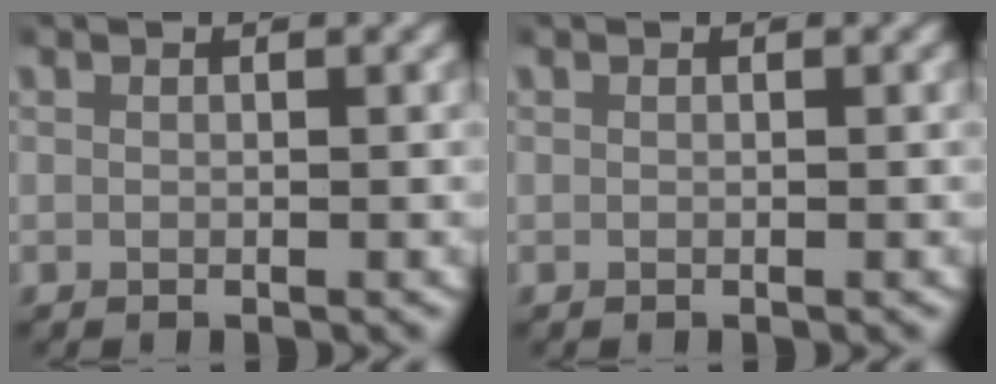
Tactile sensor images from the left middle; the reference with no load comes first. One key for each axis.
{"total": 0.0}